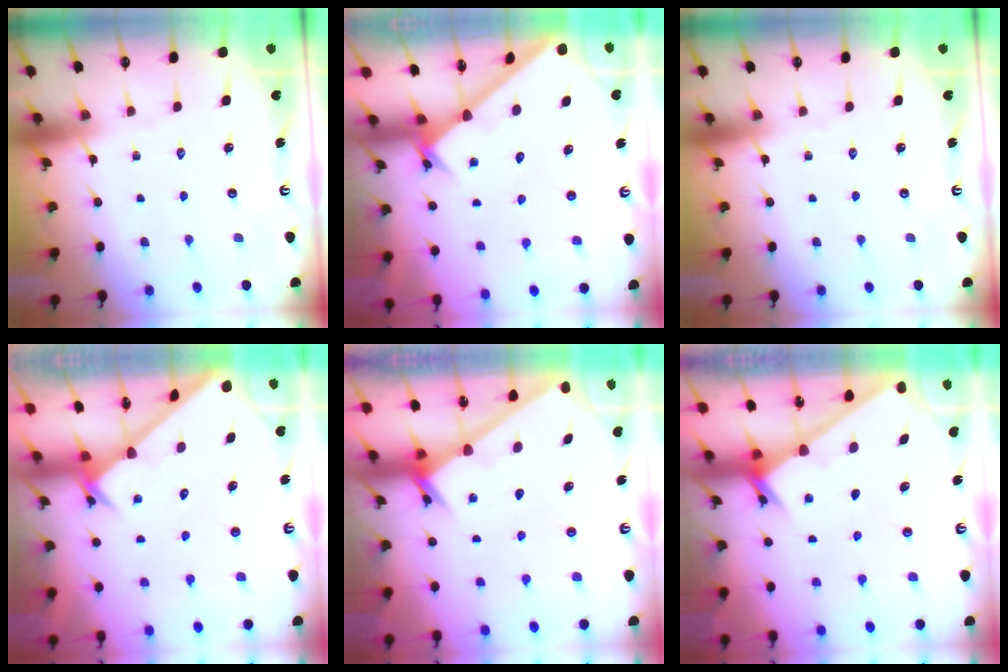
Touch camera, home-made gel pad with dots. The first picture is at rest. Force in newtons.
{"total": 3.3, "press": 3.3, "slide": 0.4}
{"total": 0.0}
{"total": 2.5, "press": 2.5, "slide": 0.2}
{"total": 2.6, "press": 2.6, "slide": 0.2}
{"total": 2.3, "press": 2.3, "slide": 0.2}